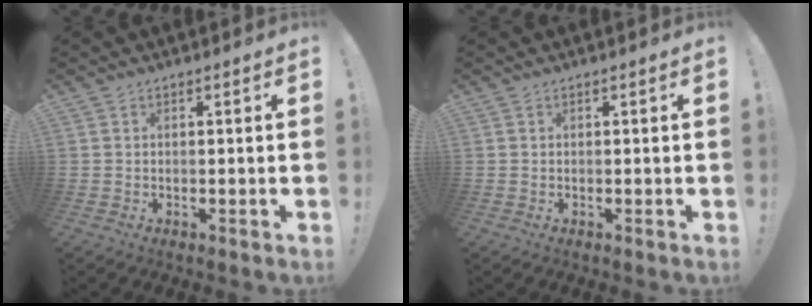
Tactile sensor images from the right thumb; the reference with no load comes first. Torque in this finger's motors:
{"motor_torque": [0.00, 0.00, 0.00, 0.00, 0.00]}